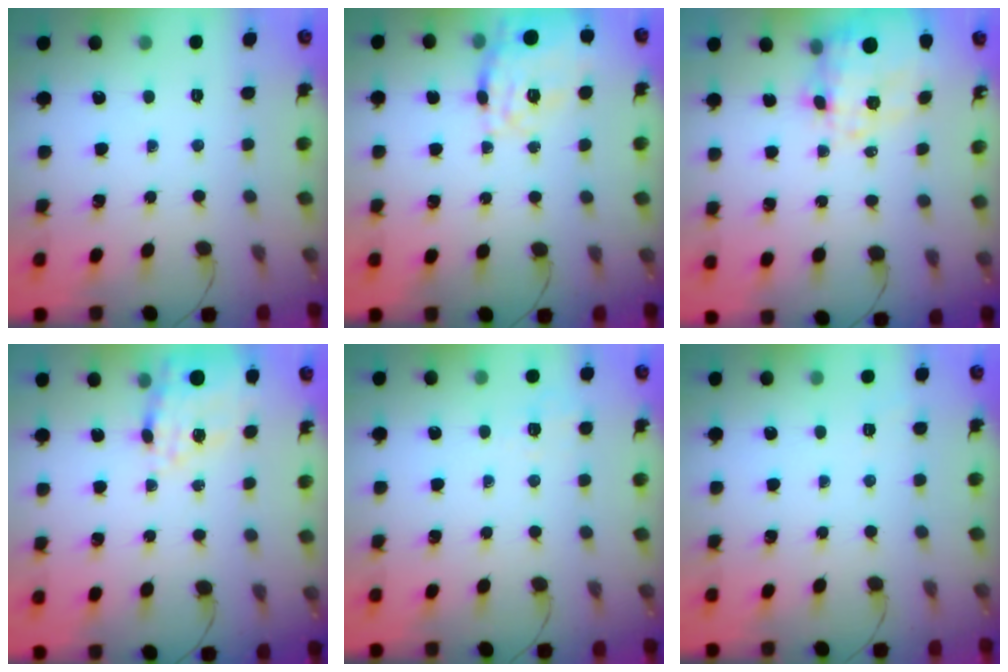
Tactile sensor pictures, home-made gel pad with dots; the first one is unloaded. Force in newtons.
{"total": 16.3, "press": 16.2, "slide": 1.4}
{"total": 6.1, "press": 5.6, "slide": 2.4}
{"total": 16.9, "press": 16.5, "slide": 3.6}
{"total": 2.2, "press": 1.3, "slide": 1.8}
{"total": 1.3, "press": 0.2, "slide": 1.3}